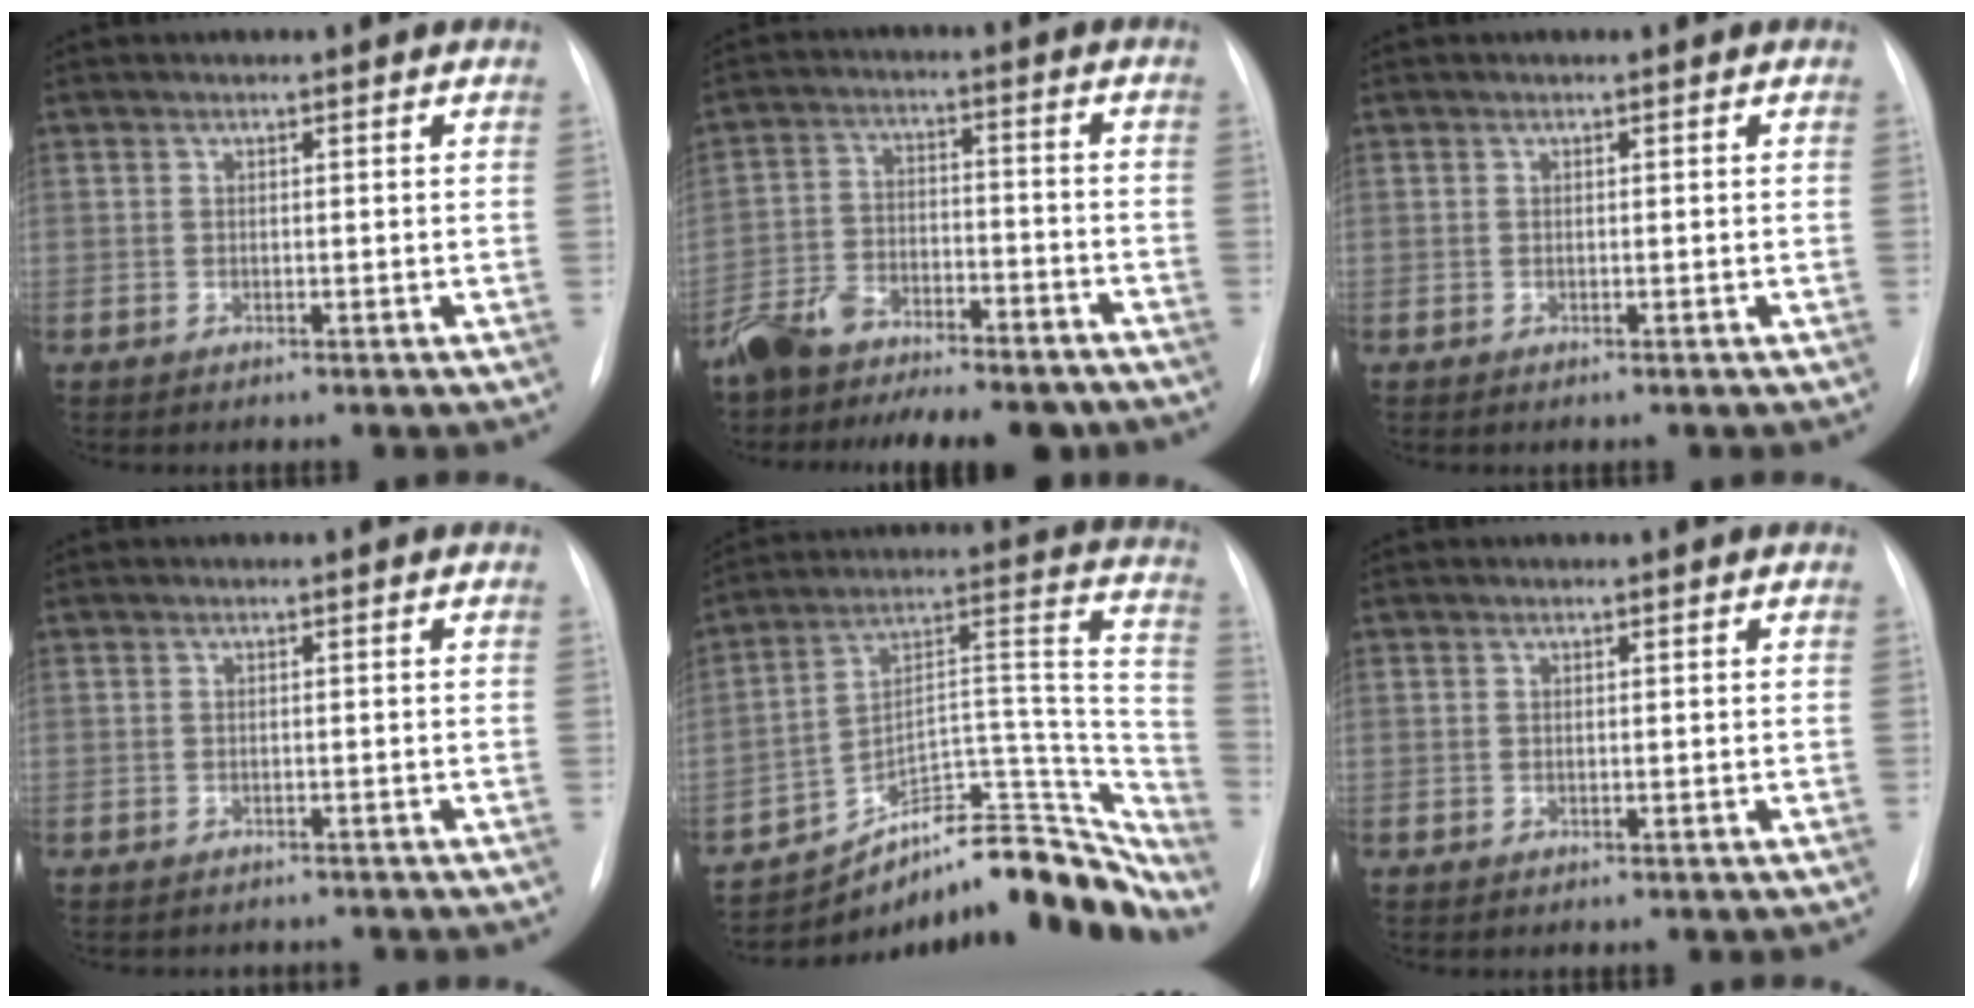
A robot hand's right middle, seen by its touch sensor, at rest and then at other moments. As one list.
[{"total": 15.8, "force": [-13.3, 5.8, 6.2], "torque": [-0.105, 0.022, -0.204]}, {"total": 0.0}, {"total": 3.6, "force": [-3.3, 1.2, 0.6], "torque": [-0.005, -0.002, -0.039]}, {"total": 21.1, "force": [-18.9, 6.5, 6.8], "torque": [-0.059, 0.076, -0.275]}, {"total": 0.0}]